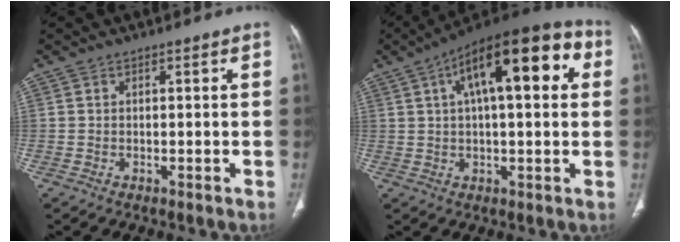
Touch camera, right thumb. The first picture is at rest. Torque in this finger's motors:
{"motor_torque": [0.29, 4.27, 1.17, -0.06, 0.16]}